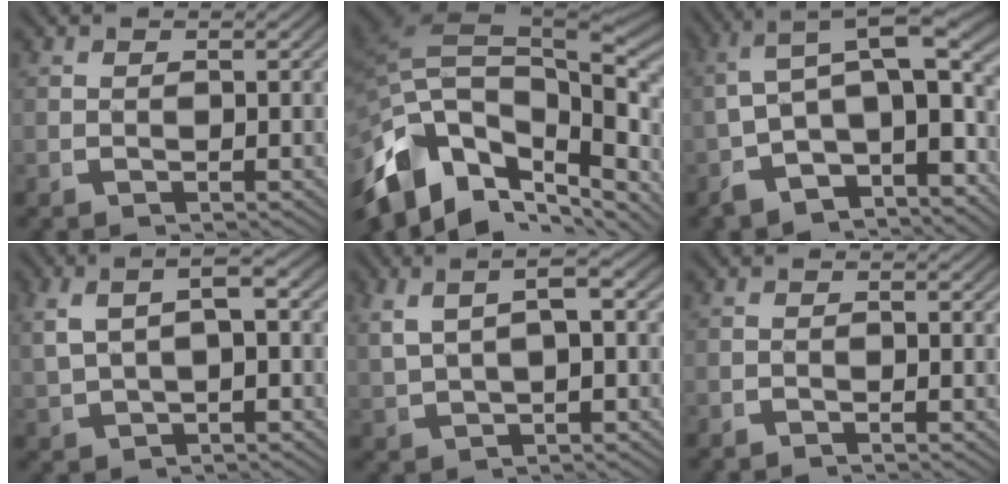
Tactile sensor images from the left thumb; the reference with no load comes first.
{"total": 20.0, "force": [-1.7, 13.6, 14.6], "torque": [-0.293, -0.038, -0.013]}
{"total": 11.9, "force": [-0.8, 7.8, 8.9], "torque": [-0.151, -0.015, -0.021]}
{"total": 5.5, "force": [1.3, 2.8, 4.5], "torque": [-0.078, 0.017, 0.026]}
{"total": 5.3, "force": [1.7, 2.5, 4.3], "torque": [-0.074, 0.016, 0.035]}
{"total": 1.0, "force": [-1.0, 0.2, 0.0], "torque": [0.004, -0.001, -0.022]}